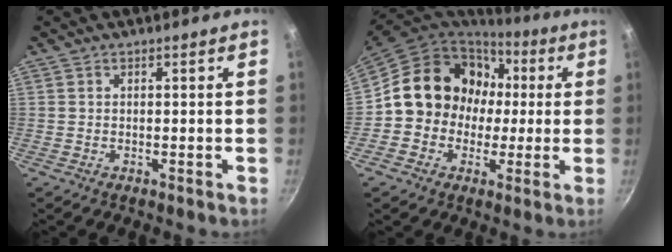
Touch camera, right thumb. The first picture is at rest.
{"total": 15.8, "force": [1.1, 14.1, 7.1], "torque": [-0.073, 0.038, 0.009]}